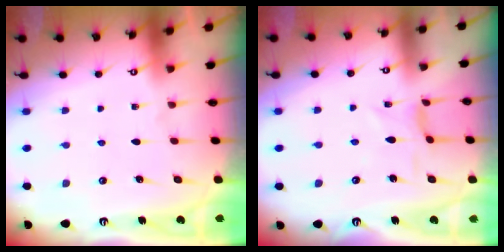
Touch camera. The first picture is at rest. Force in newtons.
{"total": 1.6, "press": 1.5, "slide": 0.5}